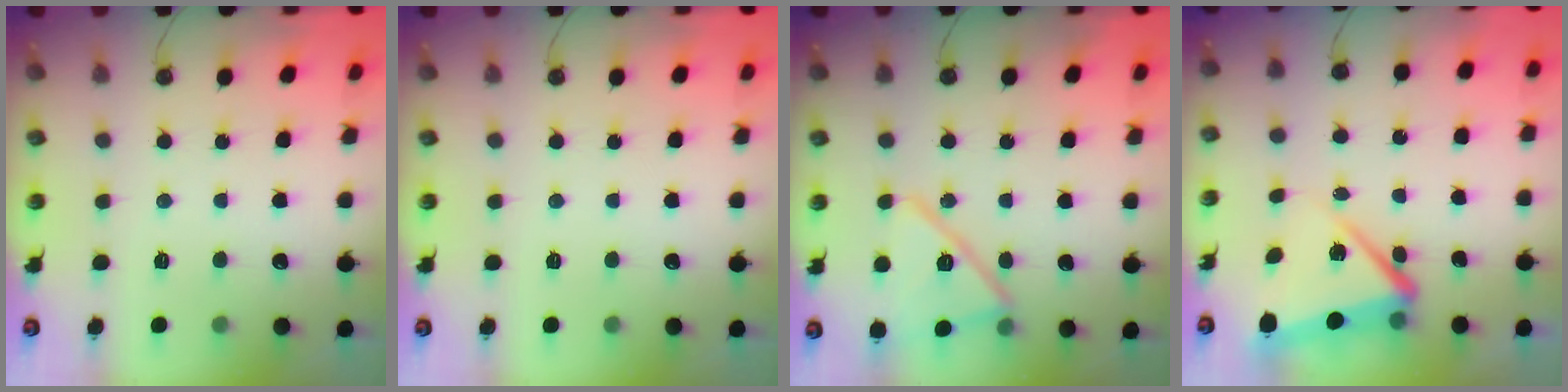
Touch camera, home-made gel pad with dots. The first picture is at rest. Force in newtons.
{"total": 0.0}
{"total": 15.6, "press": 15.6, "slide": 0.8}
{"total": 8.4, "press": 8.4, "slide": 0.6}